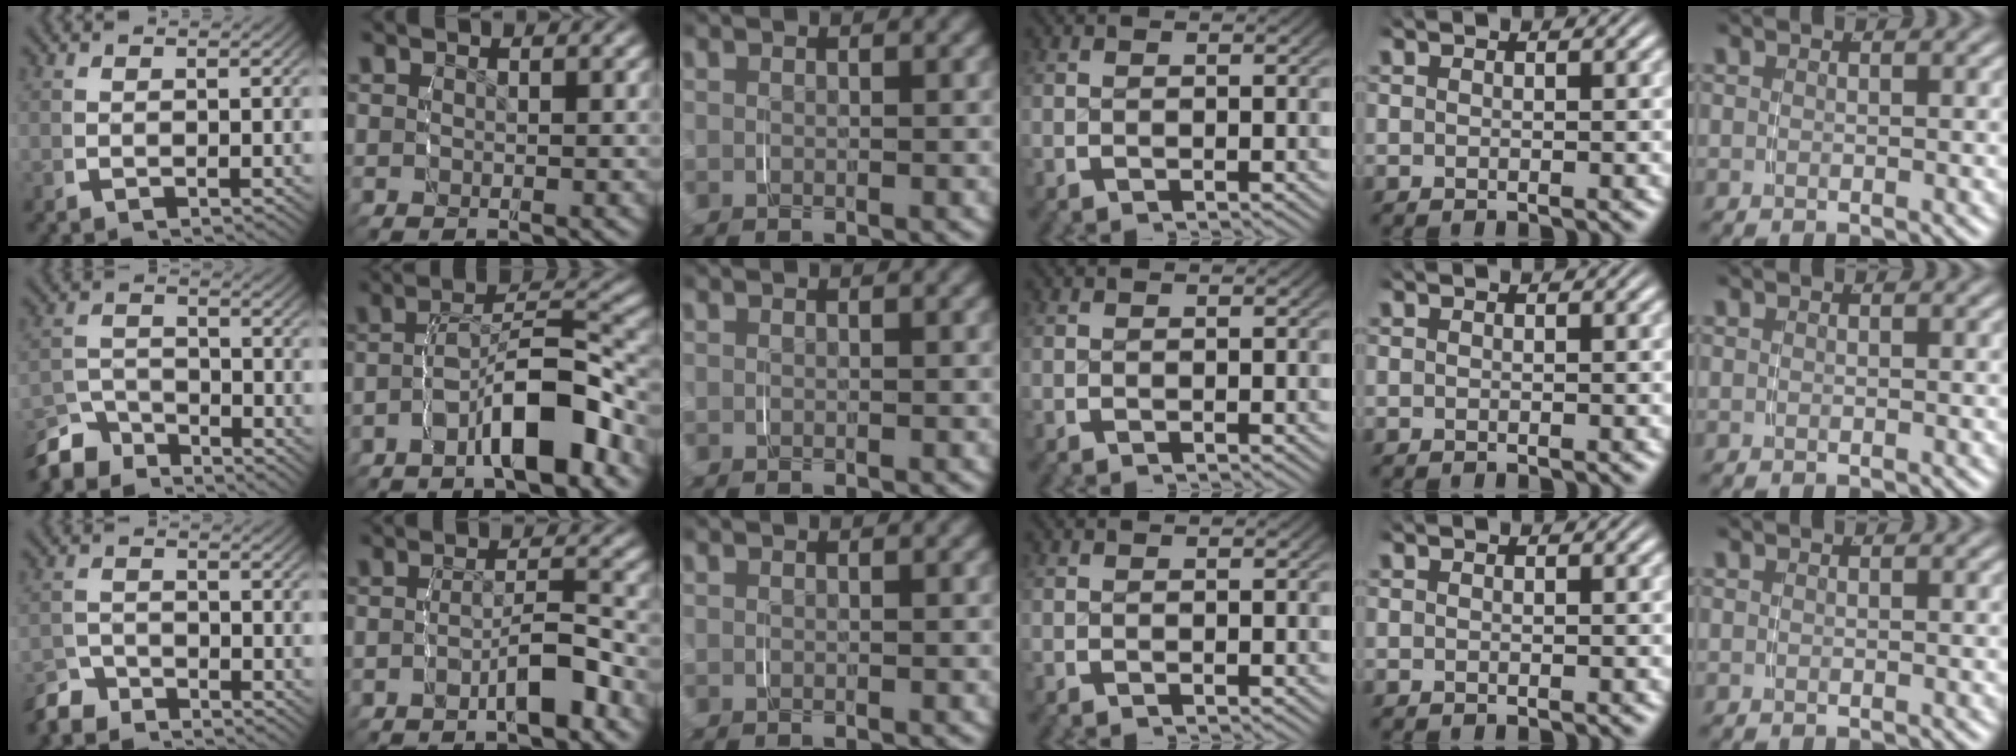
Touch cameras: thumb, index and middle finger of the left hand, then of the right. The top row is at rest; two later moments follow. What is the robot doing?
{"motion": "grasp_and_lifting", "object": "lipstick"}